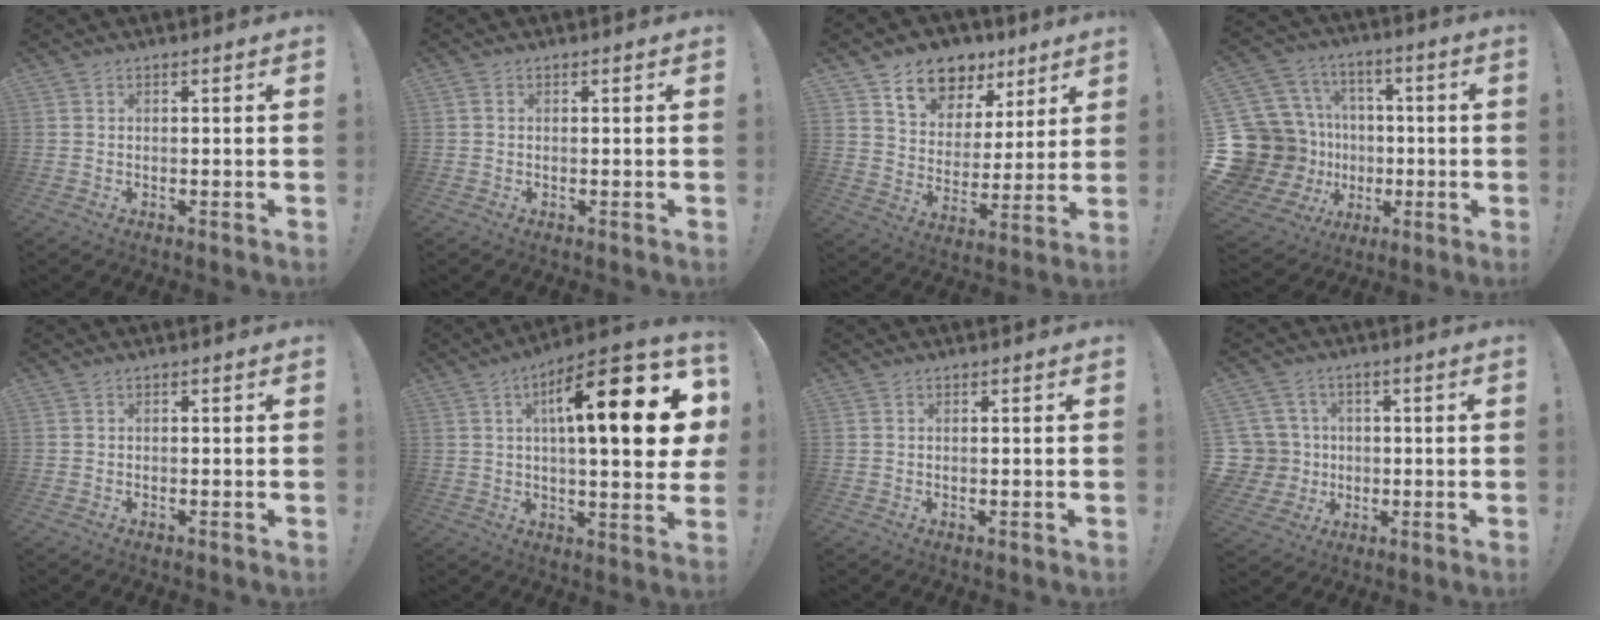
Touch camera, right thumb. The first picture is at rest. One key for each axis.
{"total": 0.5, "fx": 0.0, "fy": 0.3, "fz": 0.5, "tx": -0.011, "ty": 0.002, "tz": -0.001}
{"total": 12.2, "fx": 8.3, "fy": 8.1, "fz": 3.9, "tx": -0.064, "ty": -0.053, "tz": 0.156}
{"total": 23.0, "fx": -2.3, "fy": 20.2, "fz": 10.8, "tx": -0.225, "ty": -0.004, "tz": 0.032}
{"total": 0.0}
{"total": 21.5, "fx": 5.8, "fy": 5.1, "fz": 20.1, "tx": -0.306, "ty": -0.024, "tz": 0.078}
{"total": 0.6, "fx": 0.5, "fy": 0.2, "fz": 0.3, "tx": -0.002, "ty": 0.000, "tz": 0.008}
{"total": 8.6, "fx": 0.4, "fy": 8.4, "fz": 1.9, "tx": -0.047, "ty": 0.003, "tz": 0.020}